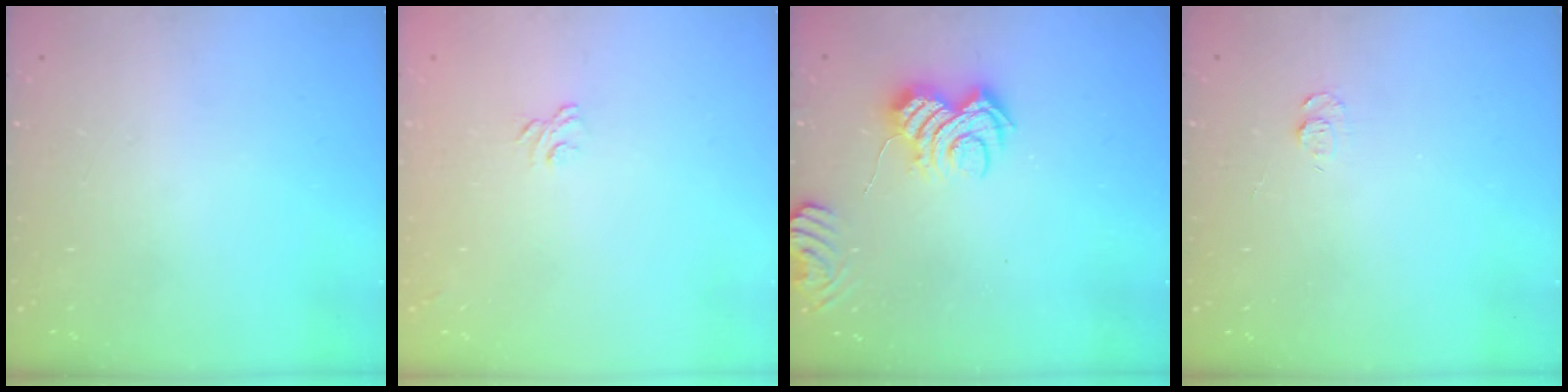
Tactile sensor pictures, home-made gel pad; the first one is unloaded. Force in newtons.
{"total": 3.2, "press": 3.1, "slide": 1.0}
{"total": 6.9, "press": 6.9, "slide": 0.5}
{"total": 4.3, "press": 4.2, "slide": 0.5}